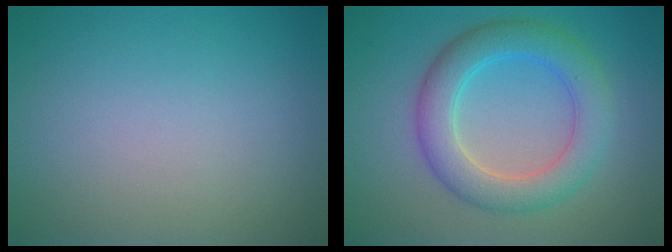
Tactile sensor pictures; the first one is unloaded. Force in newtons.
{"total": 5.4, "press": 5.4, "slide": 0.2}